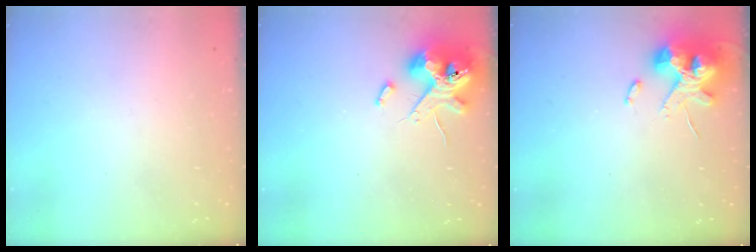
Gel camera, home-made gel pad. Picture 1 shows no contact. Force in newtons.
{"total": 13.3, "press": 13.1, "slide": 2.1}
{"total": 14.2, "press": 14.0, "slide": 2.2}